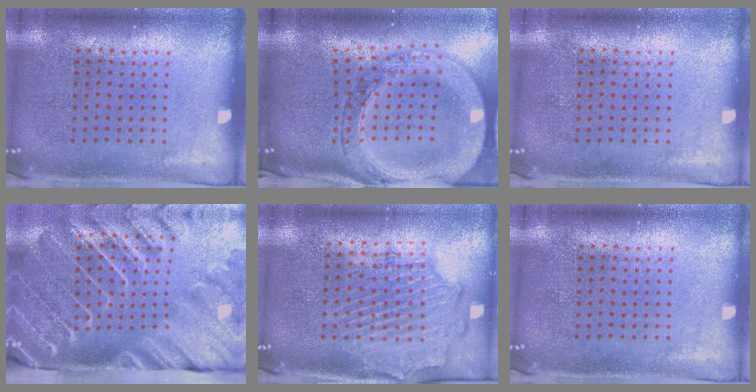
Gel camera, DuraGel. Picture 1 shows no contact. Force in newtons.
{"total": 3.6, "press": 2.9, "slide": 2.1}
{"total": 0.0}
{"total": 4.5, "press": 3.4, "slide": 2.8}
{"total": 1.9, "press": 1.7, "slide": 0.8}
{"total": 0.0}